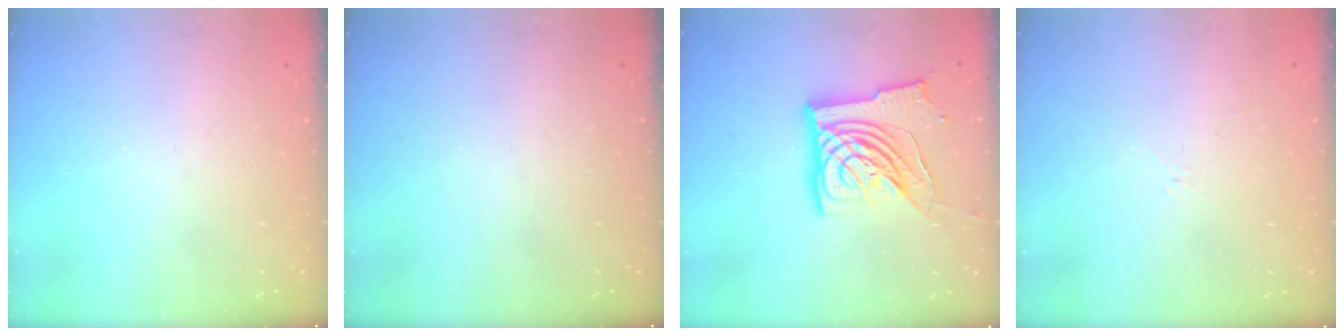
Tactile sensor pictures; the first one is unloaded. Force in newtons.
{"total": 0.0}
{"total": 16.1, "press": 16.0, "slide": 1.8}
{"total": 2.6, "press": 2.5, "slide": 0.6}